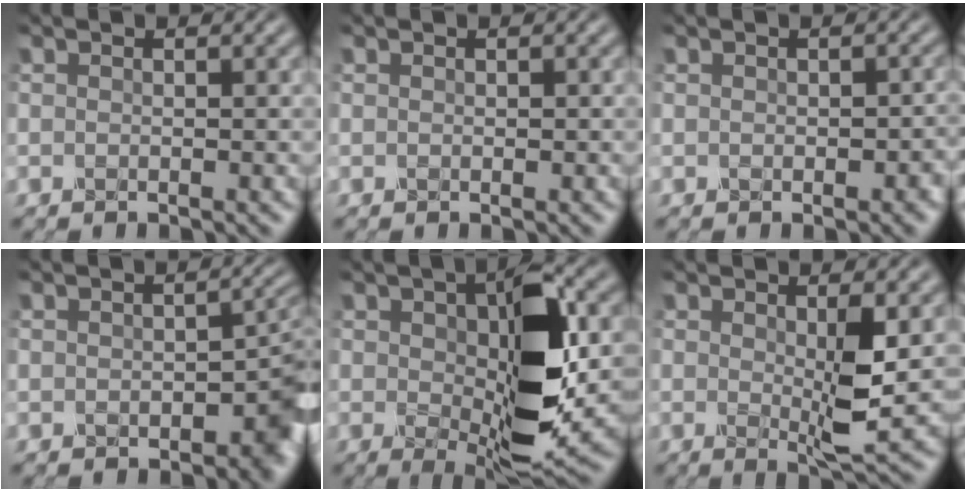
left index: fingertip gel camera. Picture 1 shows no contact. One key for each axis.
{"total": 0.0}
{"total": 1.6, "fx": -0.1, "fy": 1.2, "fz": 1.1, "tx": -0.016, "ty": -0.005, "tz": -0.002}
{"total": 4.9, "fx": -1.1, "fy": 3.1, "fz": 3.6, "tx": -0.026, "ty": -0.009, "tz": -0.014}
{"total": 10.0, "fx": 0.5, "fy": 4.2, "fz": 9.0, "tx": -0.142, "ty": -0.006, "tz": 0.015}
{"total": 3.9, "fx": 0.4, "fy": 0.7, "fz": 3.8, "tx": -0.064, "ty": -0.011, "tz": 0.009}